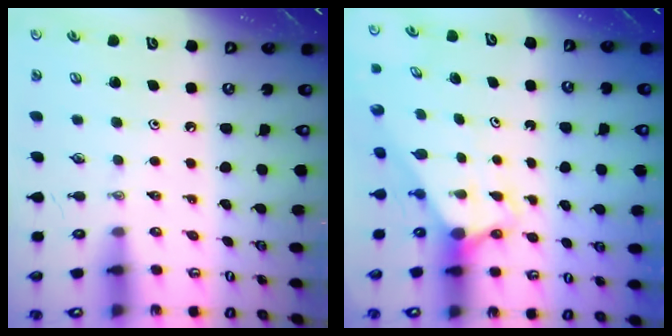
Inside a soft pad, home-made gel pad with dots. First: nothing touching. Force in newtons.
{"total": 2.6, "press": 2.6, "slide": 0.0}